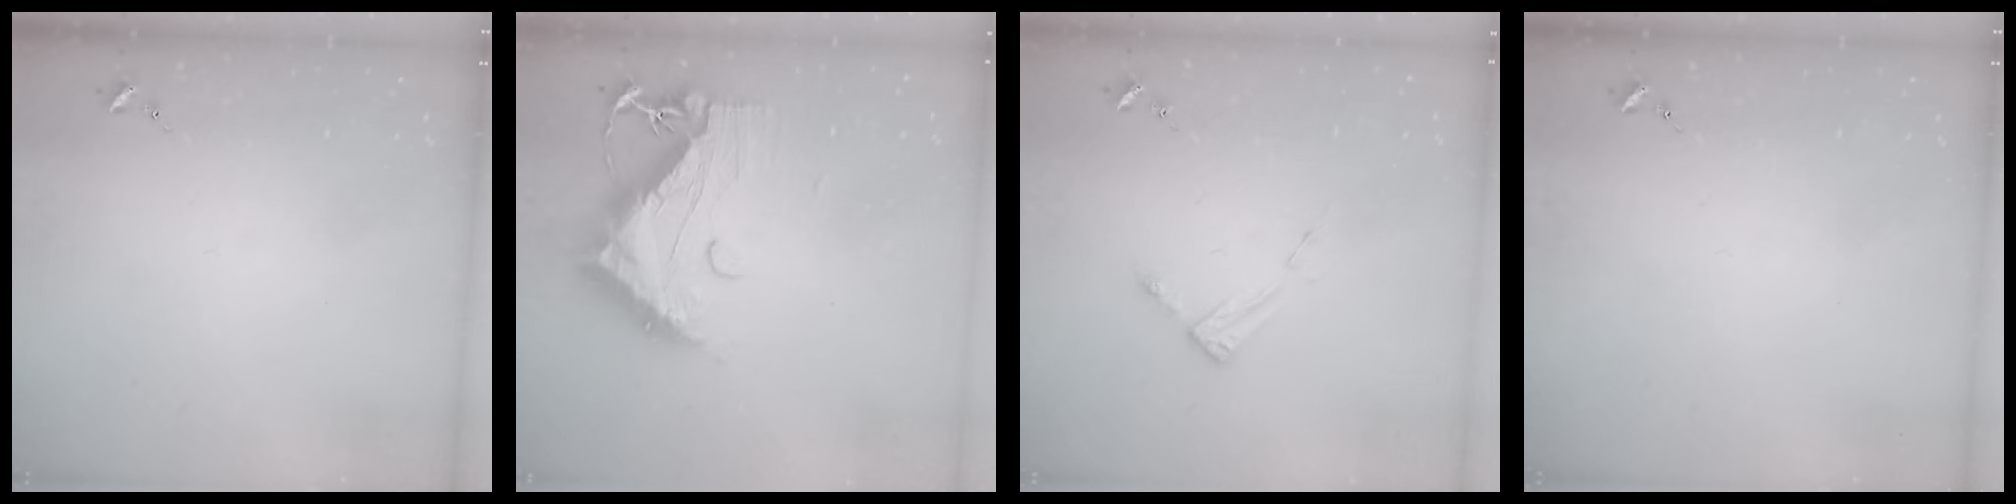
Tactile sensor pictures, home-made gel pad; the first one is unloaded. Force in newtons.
{"total": 17.0, "press": 17.0, "slide": 1.4}
{"total": 4.4, "press": 4.3, "slide": 0.5}
{"total": 0.0}